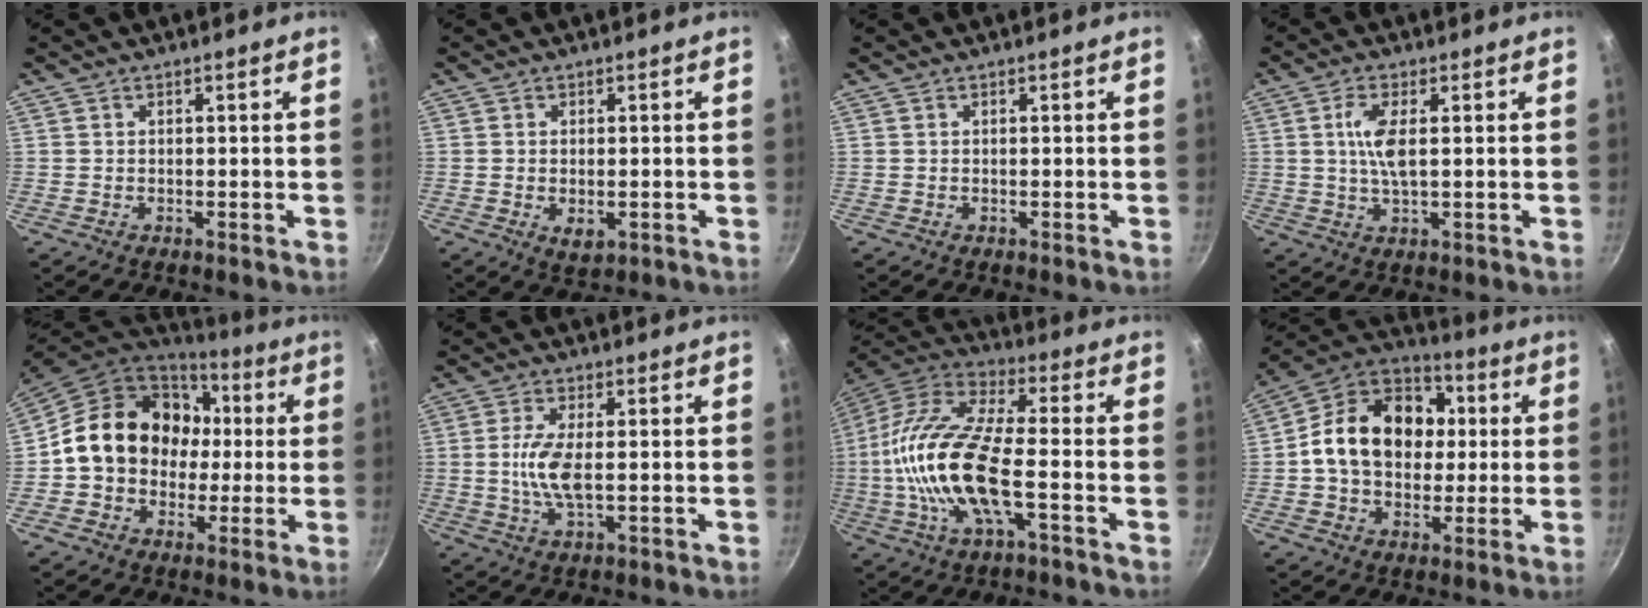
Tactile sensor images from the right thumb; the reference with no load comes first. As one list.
[{"total": 3.4, "force": [-0.7, 1.9, 2.7], "torque": [-0.044, -0.010, -0.008]}, {"total": 0.0}, {"total": 5.2, "force": [0.8, 1.6, 4.9], "torque": [-0.107, 0.001, 0.016]}, {"total": 17.8, "force": [1.5, 14.9, 9.7], "torque": [-0.126, 0.042, 0.020]}, {"total": 6.7, "force": [-0.1, 2.2, 6.3], "torque": [-0.139, -0.001, -0.005]}, {"total": 19.5, "force": [-3.6, 6.8, 18.0], "torque": [-0.361, 0.031, -0.084]}, {"total": 18.9, "force": [1.6, 14.4, 12.1], "torque": [-0.174, 0.027, 0.009]}]